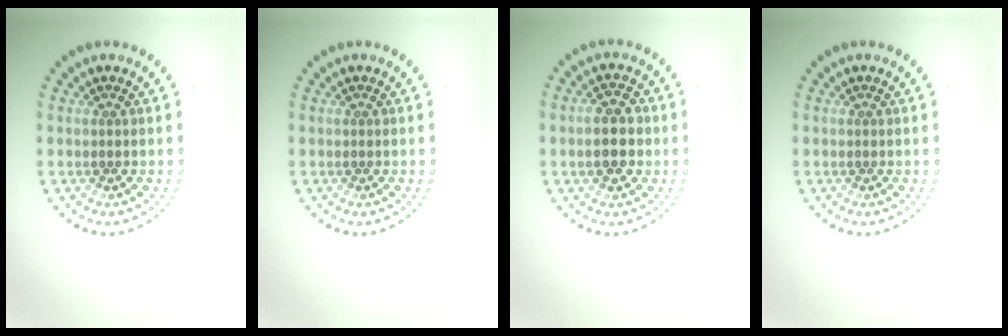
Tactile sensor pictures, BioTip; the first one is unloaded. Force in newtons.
{"total": 0.0}
{"total": 3.5, "press": 3.5, "slide": 0.4}
{"total": 0.0}